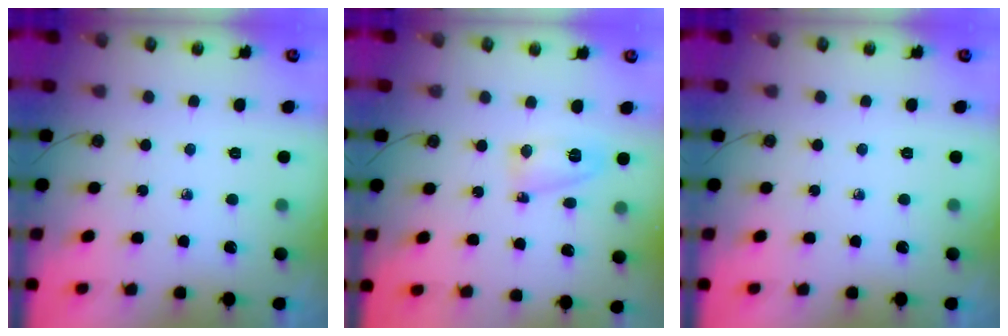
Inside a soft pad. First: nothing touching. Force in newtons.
{"total": 5.2, "press": 5.1, "slide": 1.1}
{"total": 0.0}